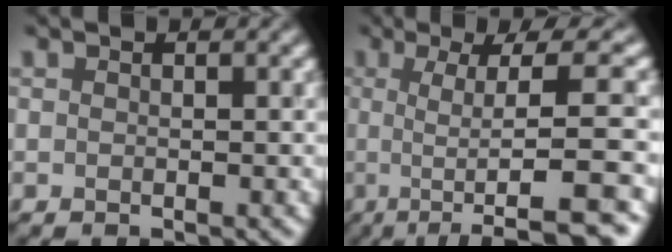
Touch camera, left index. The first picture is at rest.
{"total": 9.3, "force": [-0.4, 2.2, 9.1], "torque": [-0.108, 0.020, 0.000]}